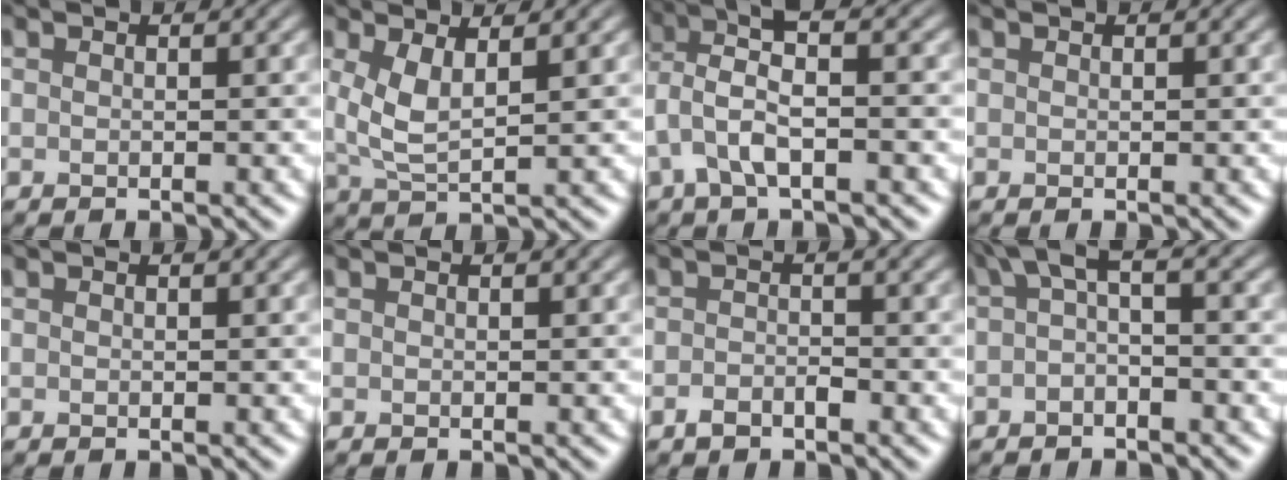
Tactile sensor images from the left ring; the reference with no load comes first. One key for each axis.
{"total": 3.3, "fx": 1.3, "fy": 0.9, "fz": 2.8, "tx": -0.061, "ty": -0.006, "tz": 0.029}
{"total": 4.7, "fx": 0.1, "fy": 1.7, "fz": 4.4, "tx": -0.099, "ty": 0.008, "tz": -0.005}
{"total": 0.0}
{"total": 0.0}
{"total": 0.0}
{"total": 1.5, "fx": -1.0, "fy": 0.7, "fz": 1.0, "tx": -0.018, "ty": 0.002, "tz": -0.020}
{"total": 2.8, "fx": 0.0, "fy": 0.9, "fz": 2.7, "tx": -0.046, "ty": 0.012, "tz": -0.005}